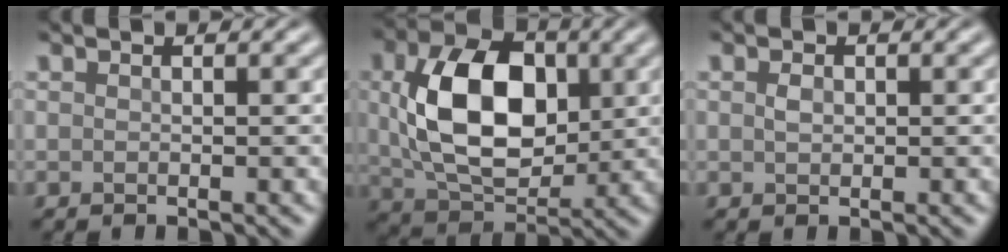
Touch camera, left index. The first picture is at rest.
{"total": 10.3, "force": [1.2, 6.7, 7.8], "torque": [-0.151, 0.004, 0.025]}
{"total": 1.0, "force": [0.2, 0.7, 0.7], "torque": [-0.016, 0.000, 0.003]}